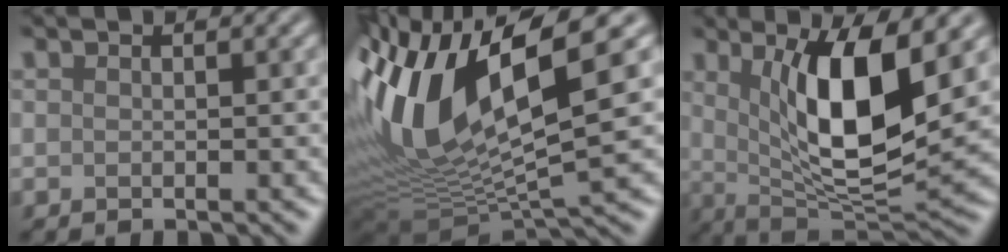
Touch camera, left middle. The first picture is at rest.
{"total": 13.7, "force": [3.5, 5.3, 12.1], "torque": [-0.252, 0.001, 0.068]}
{"total": 9.6, "force": [2.4, 2.9, 8.8], "torque": [-0.145, -0.019, 0.047]}